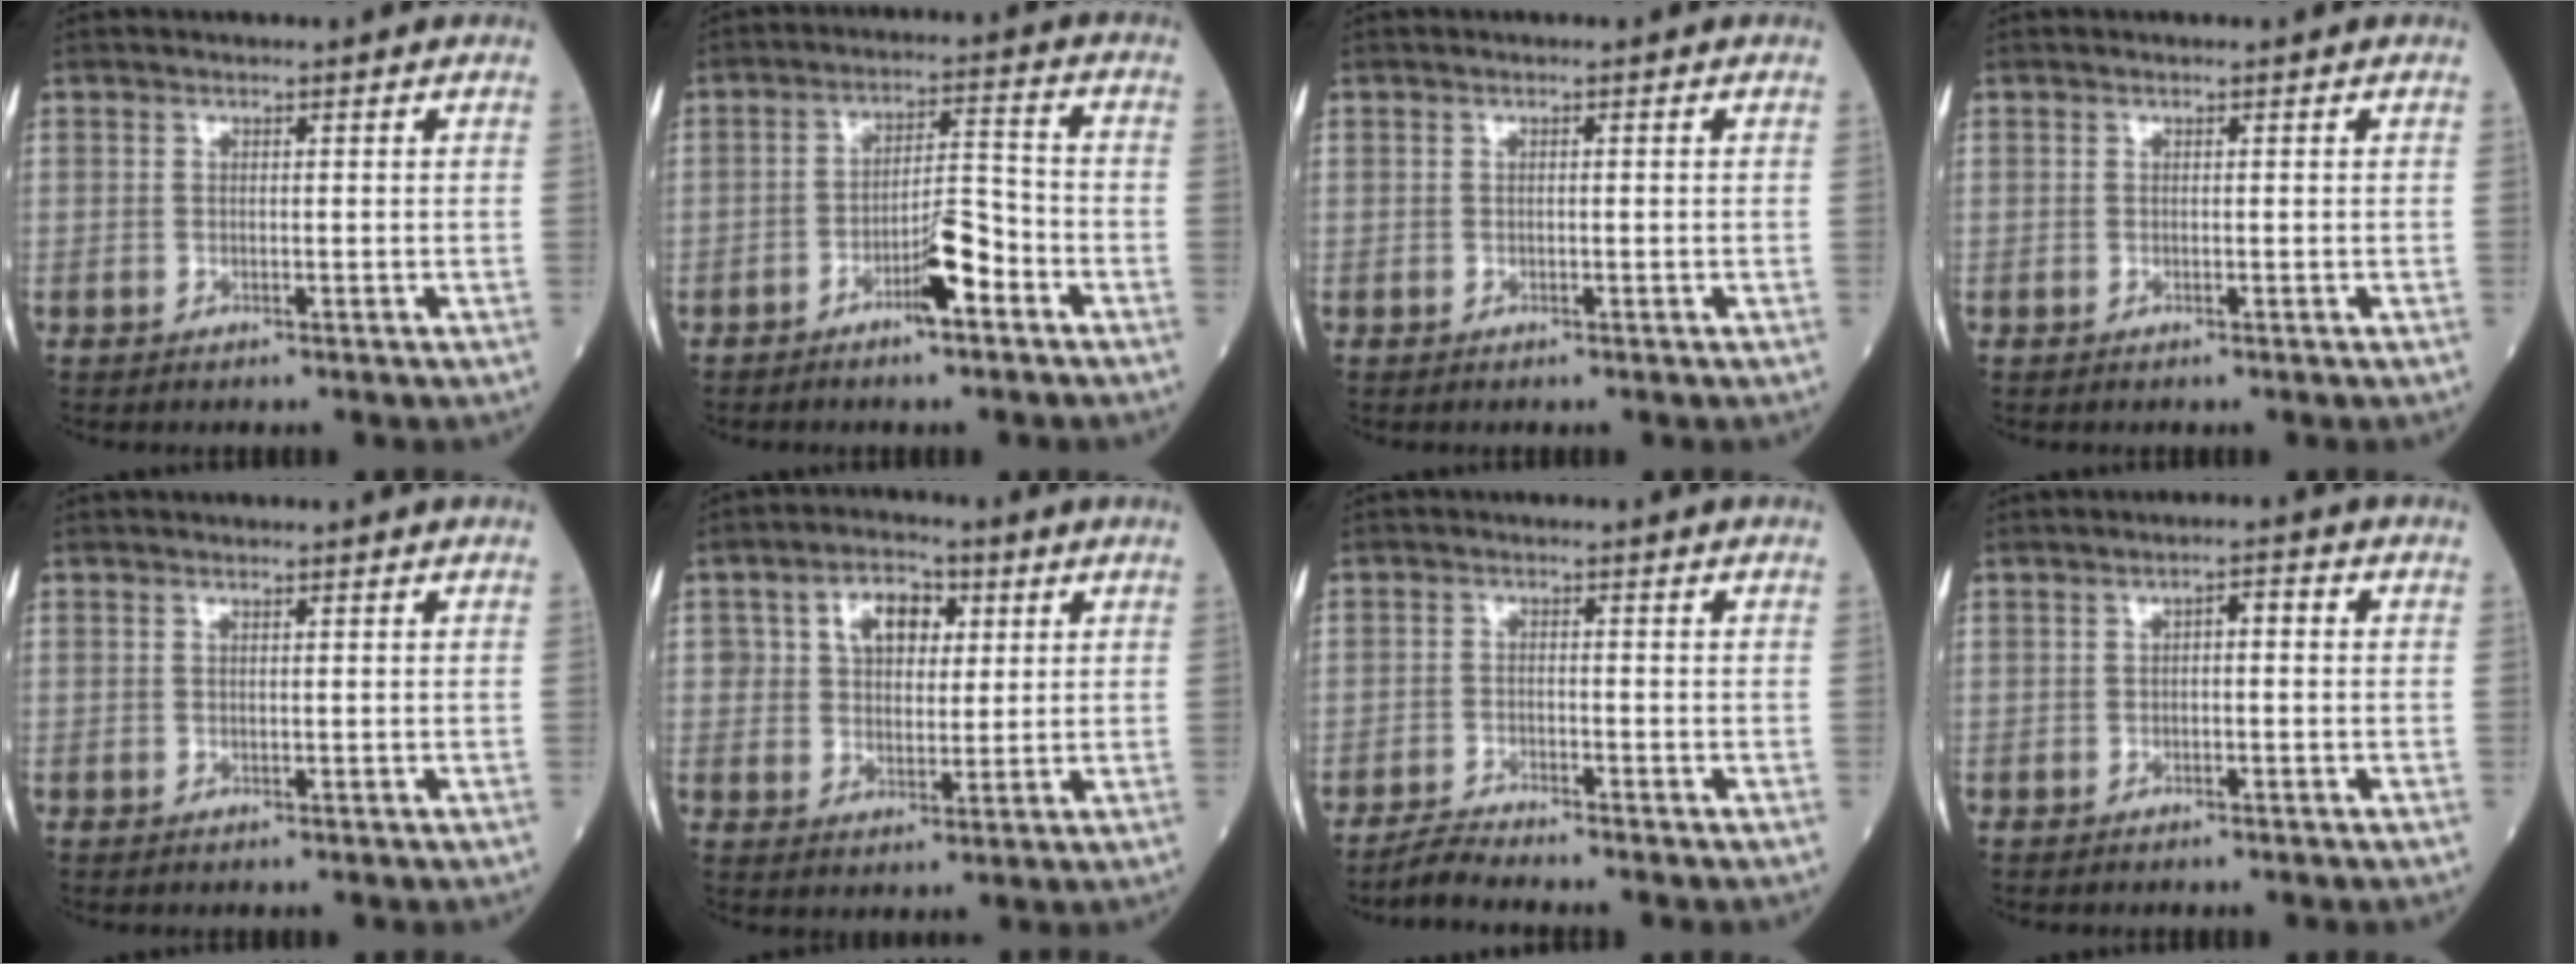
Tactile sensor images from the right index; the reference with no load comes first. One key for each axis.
{"total": 6.5, "fx": -3.6, "fy": 1.2, "fz": 5.3, "tx": -0.092, "ty": 0.013, "tz": -0.060}
{"total": 0.0}
{"total": 0.0}
{"total": 0.0}
{"total": 7.5, "fx": 2.5, "fy": 4.9, "fz": 5.1, "tx": -0.084, "ty": 0.022, "tz": 0.044}
{"total": 3.0, "fx": -2.8, "fy": -0.9, "fz": 0.2, "tx": -0.011, "ty": -0.018, "tz": -0.057}
{"total": 2.1, "fx": 0.1, "fy": 0.7, "fz": 2.0, "tx": -0.028, "ty": 0.013, "tz": 0.000}